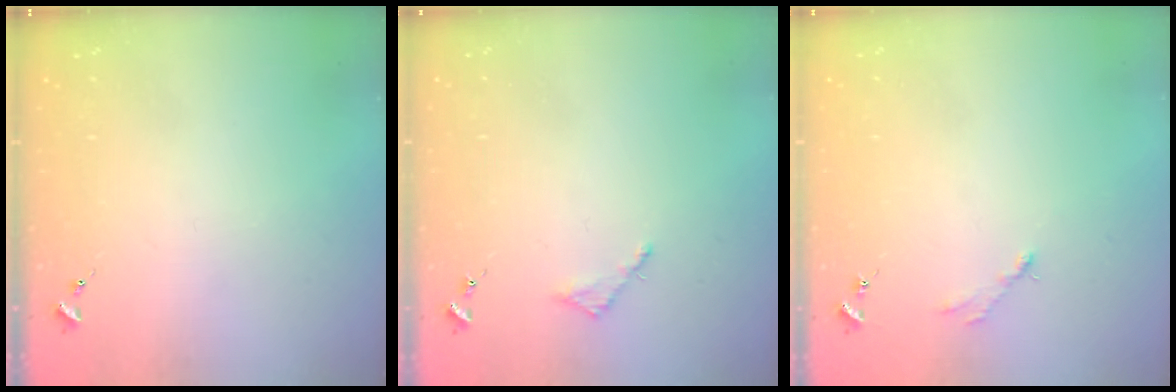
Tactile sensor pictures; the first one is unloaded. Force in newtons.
{"total": 2.8, "press": 2.7, "slide": 0.3}
{"total": 2.8, "press": 2.8, "slide": 0.4}